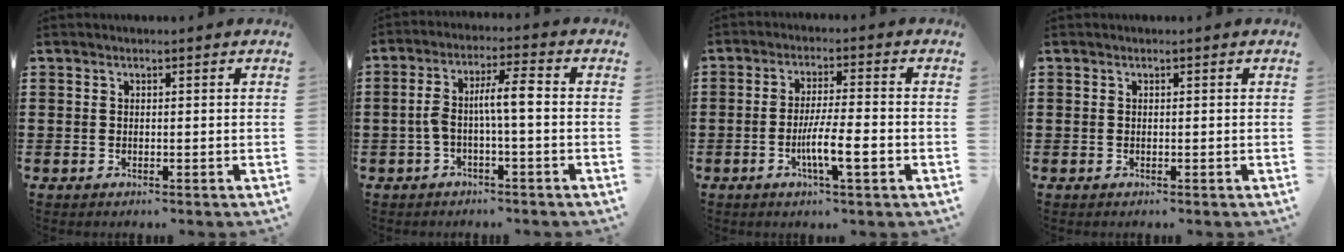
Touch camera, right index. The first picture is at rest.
{"total": 6.0, "force": [-0.7, 1.1, 5.8], "torque": [-0.116, 0.005, -0.020]}
{"total": 7.0, "force": [-2.4, 0.8, 6.5], "torque": [-0.127, -0.012, -0.046]}
{"total": 0.0}